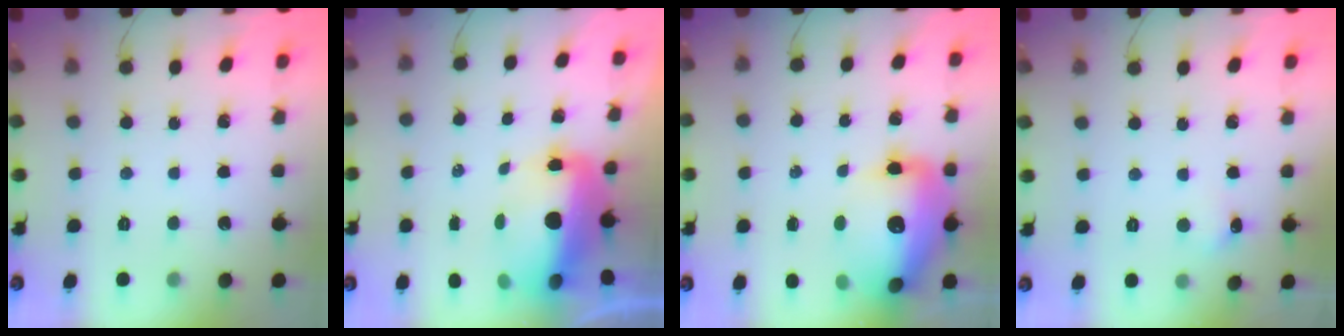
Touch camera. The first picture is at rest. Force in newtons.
{"total": 11.6, "press": 11.4, "slide": 2.4}
{"total": 18.8, "press": 18.1, "slide": 4.8}
{"total": 4.5, "press": 4.3, "slide": 1.3}